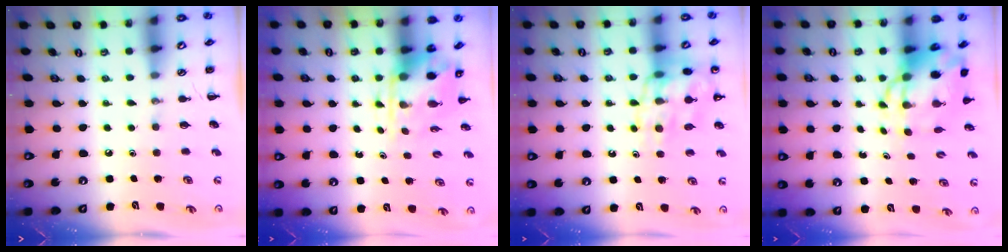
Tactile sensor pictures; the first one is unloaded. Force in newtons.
{"total": 3.9, "press": 3.9, "slide": 0.6}
{"total": 16.7, "press": 16.5, "slide": 2.8}
{"total": 7.7, "press": 7.4, "slide": 2.0}